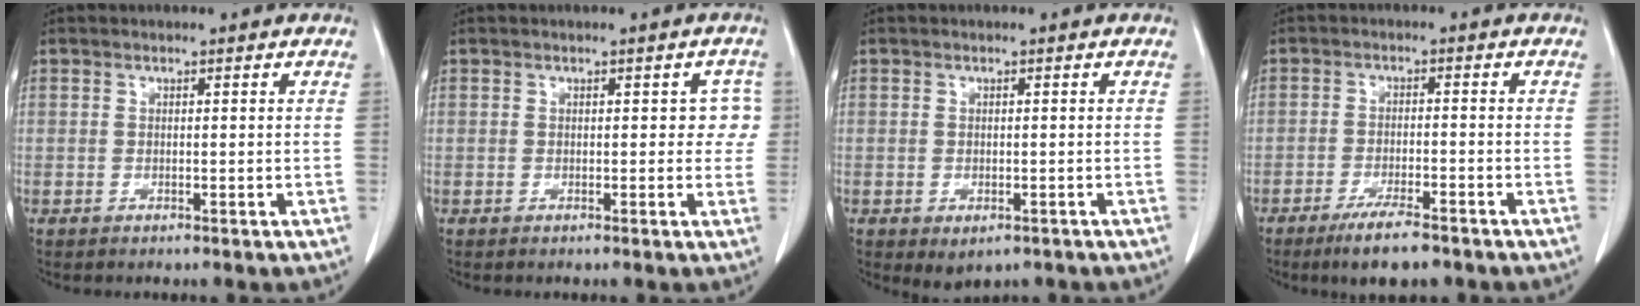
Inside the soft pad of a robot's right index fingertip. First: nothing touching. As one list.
[{"total": 2.6, "force": [0.3, 1.8, 1.9], "torque": [-0.004, 0.020, -0.001]}, {"total": 2.7, "force": [-1.5, 1.6, 1.5], "torque": [-0.020, -0.004, -0.008]}, {"total": 6.6, "force": [-4.9, 1.0, 4.3], "torque": [-0.075, -0.012, -0.078]}]